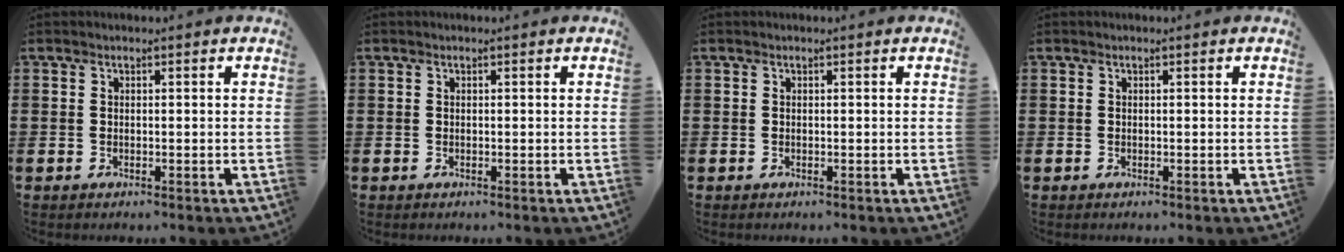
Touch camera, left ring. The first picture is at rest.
{"total": 0.0}
{"total": 0.0}
{"total": 0.0}